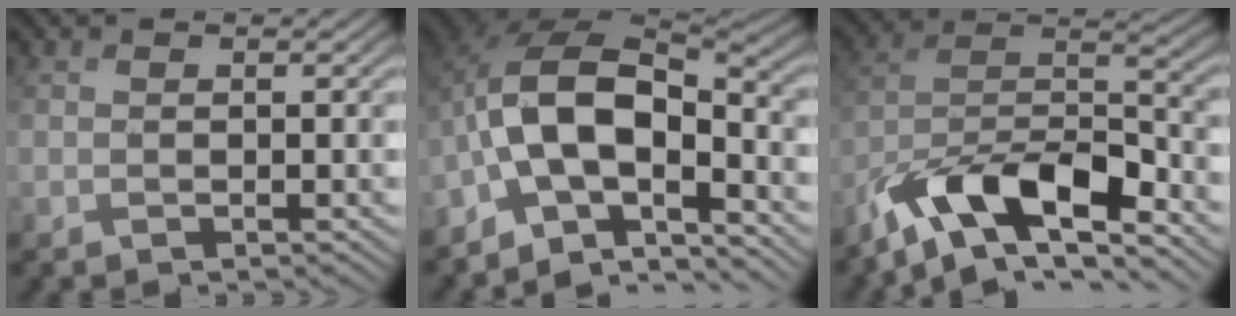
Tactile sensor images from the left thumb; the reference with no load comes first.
{"total": 12.4, "force": [-4.6, 5.9, 9.9], "torque": [-0.183, -0.001, -0.103]}
{"total": 13.1, "force": [-8.9, 4.5, 8.5], "torque": [-0.154, -0.001, -0.181]}